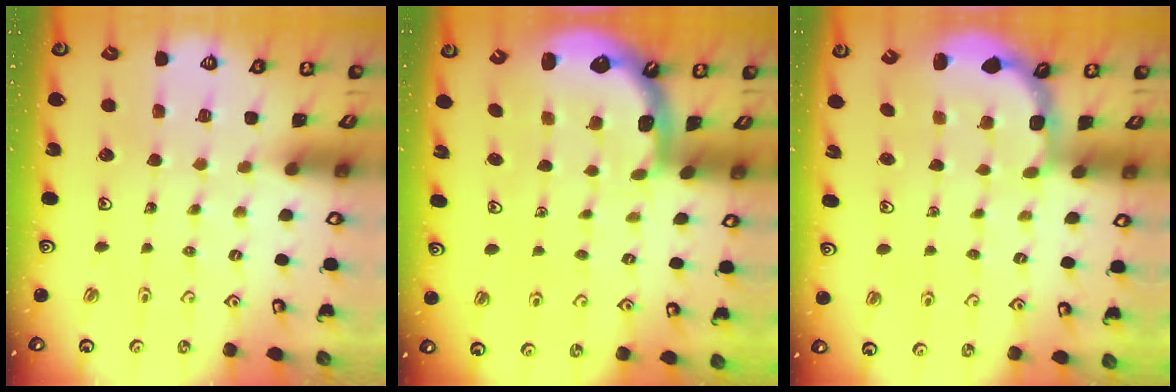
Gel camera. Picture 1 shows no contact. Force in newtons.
{"total": 1.9, "press": 1.8, "slide": 0.6}
{"total": 2.8, "press": 2.5, "slide": 1.4}